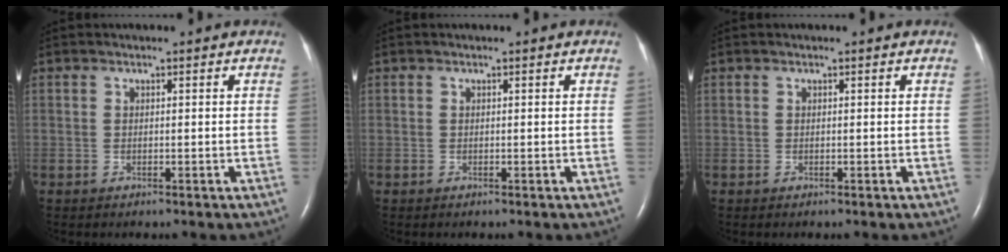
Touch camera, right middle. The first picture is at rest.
{"total": 0.0}
{"total": 0.0}